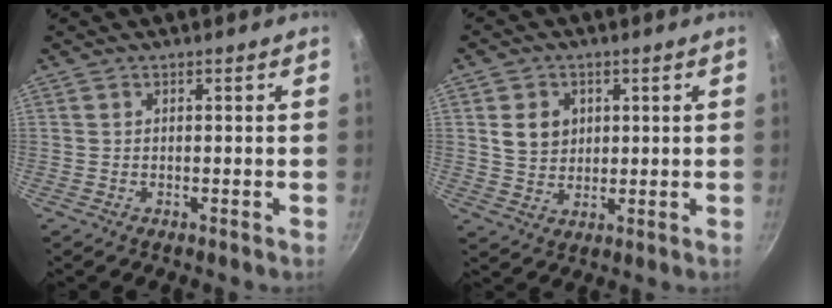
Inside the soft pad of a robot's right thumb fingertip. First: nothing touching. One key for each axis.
{"total": 6.3, "fx": 1.7, "fy": 5.3, "fz": 3.0, "tx": -0.028, "ty": -0.009, "tz": 0.036}